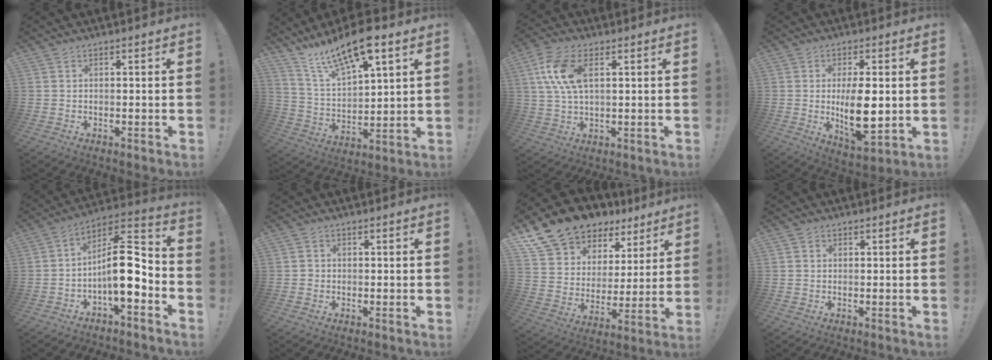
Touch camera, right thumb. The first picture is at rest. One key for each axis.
{"total": 15.1, "fx": 11.2, "fy": 4.6, "fz": 9.0, "tx": -0.169, "ty": -0.072, "tz": 0.197}
{"total": 11.5, "fx": 3.5, "fy": 5.8, "fz": 9.2, "tx": -0.194, "ty": 0.000, "tz": 0.062}
{"total": 12.8, "fx": 0.0, "fy": 5.2, "fz": 11.7, "tx": -0.204, "ty": -0.021, "tz": -0.006}
{"total": 14.6, "fx": -2.7, "fy": 5.4, "fz": 13.3, "tx": -0.214, "ty": 0.018, "tz": -0.041}
{"total": 1.1, "fx": -0.5, "fy": 1.0, "fz": 0.4, "tx": -0.006, "ty": 0.003, "tz": -0.008}
{"total": 13.8, "fx": 11.0, "fy": 7.5, "fz": 3.4, "tx": -0.069, "ty": -0.088, "tz": 0.213}
{"total": 0.5, "fx": 0.2, "fy": 0.5, "fz": -0.1, "tx": 0.000, "ty": 0.001, "tz": 0.005}